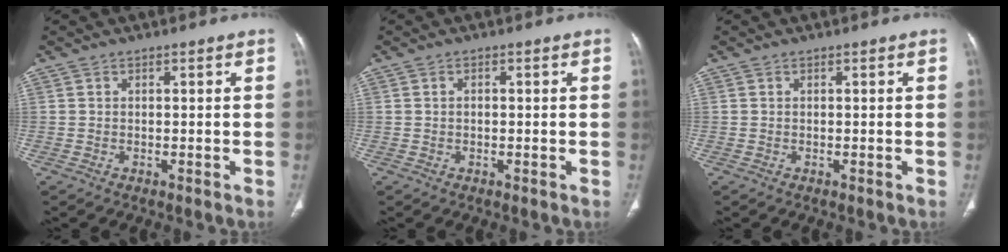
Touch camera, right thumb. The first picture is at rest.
{"total": 0.8, "force": [0.0, 0.6, 0.6], "torque": [-0.012, 0.006, 0.001]}
{"total": 0.0}